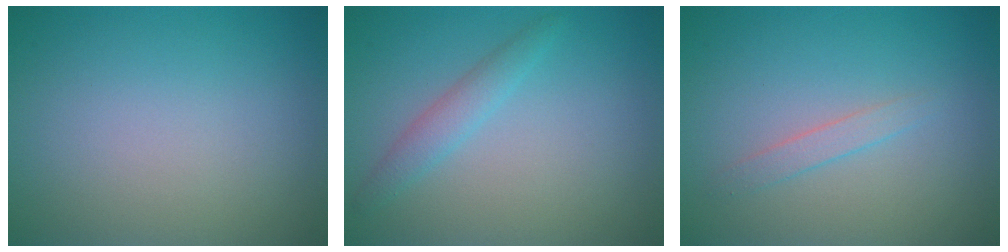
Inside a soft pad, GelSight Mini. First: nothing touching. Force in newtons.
{"total": 1.9, "press": 1.9, "slide": 0.1}
{"total": 1.1, "press": 1.1, "slide": 0.1}